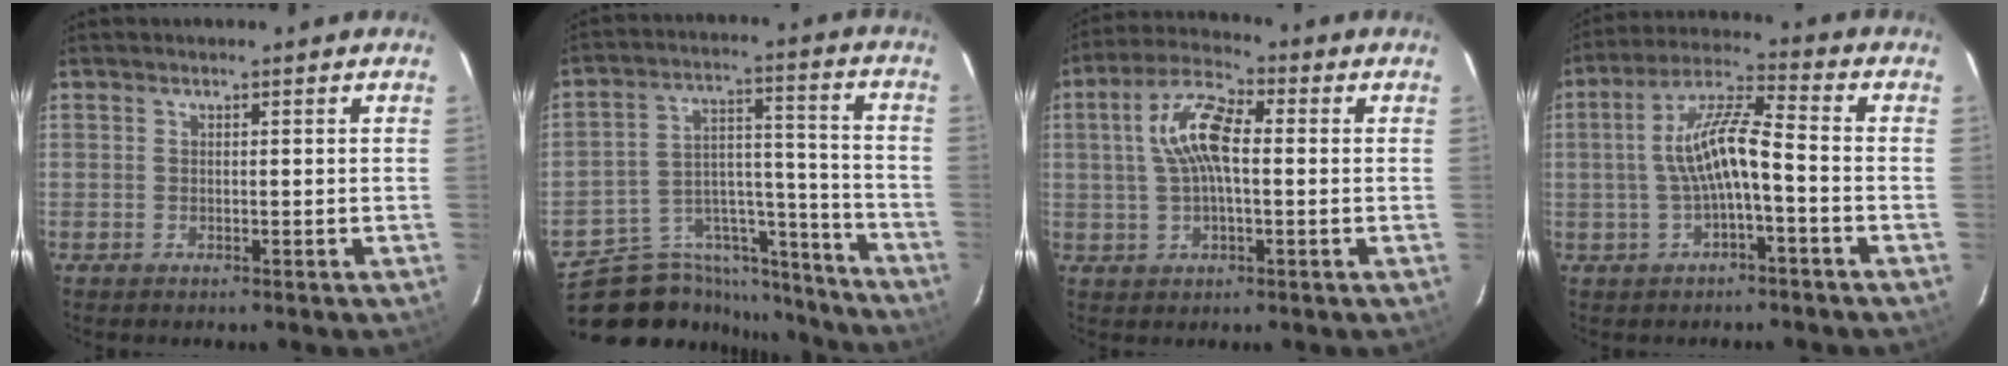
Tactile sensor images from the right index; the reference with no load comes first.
{"total": 20.8, "force": [-18.3, 9.0, 4.1], "torque": [-0.080, 0.071, -0.266]}
{"total": 9.7, "force": [0.9, 4.0, 8.8], "torque": [-0.178, 0.024, 0.015]}
{"total": 9.4, "force": [-1.9, 1.8, 9.0], "torque": [-0.183, 0.019, -0.033]}